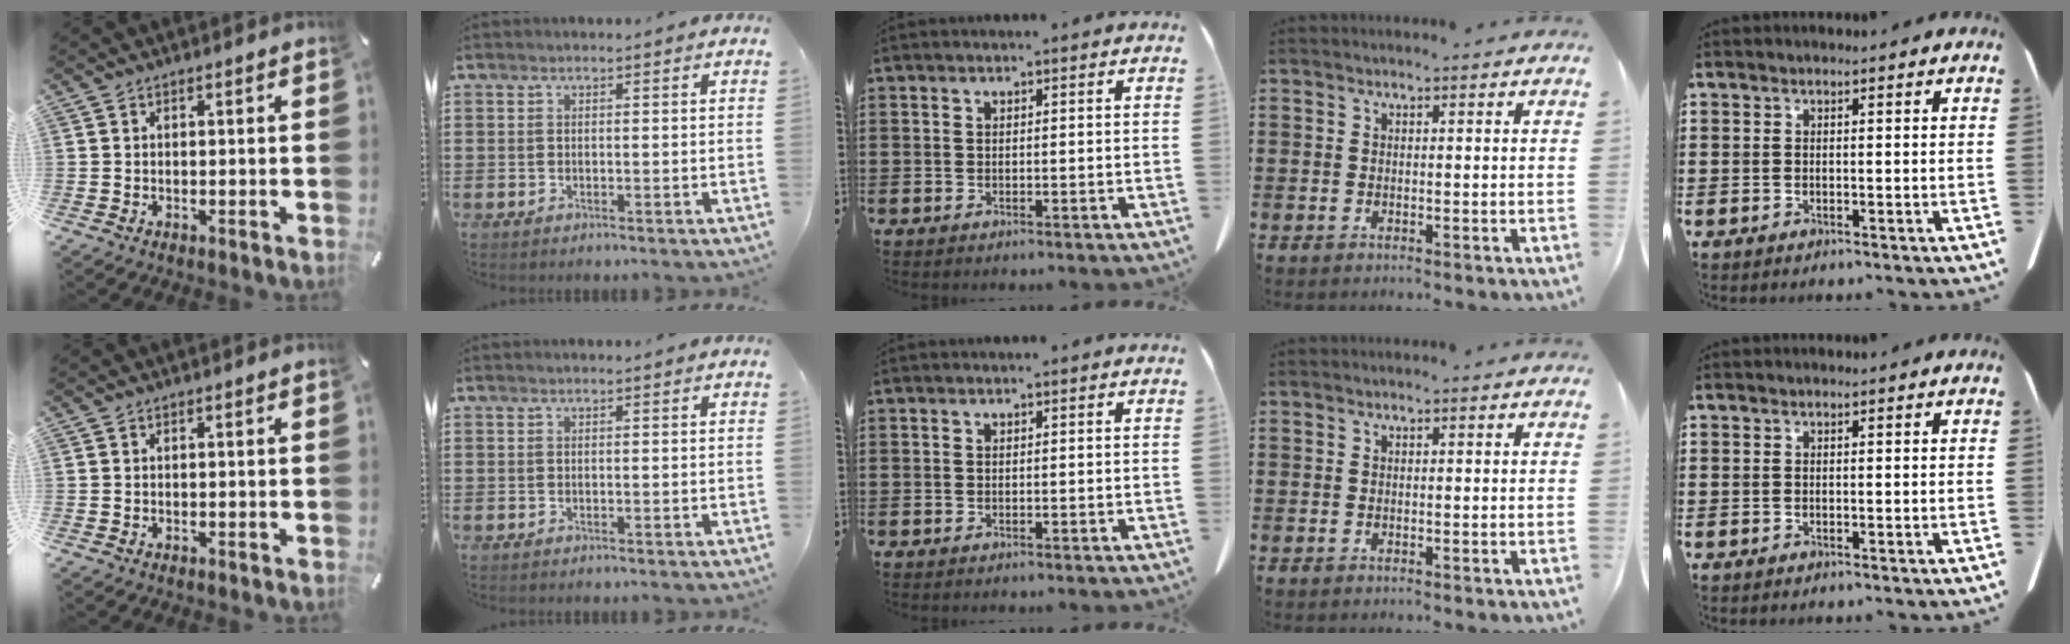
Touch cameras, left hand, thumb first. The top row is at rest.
{}